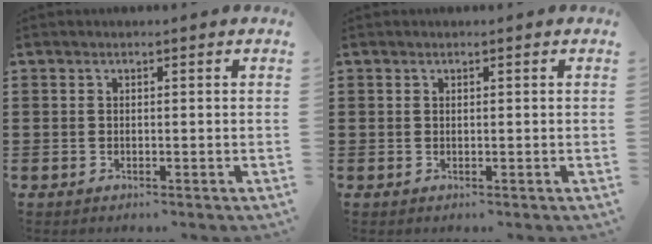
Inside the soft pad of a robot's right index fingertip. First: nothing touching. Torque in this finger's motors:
{"motor_torque": [-0.17, 0.61, -0.03, 0.01]}